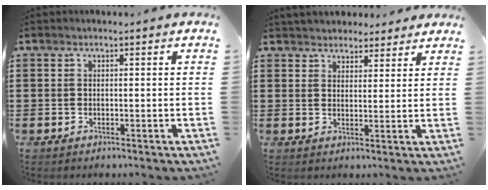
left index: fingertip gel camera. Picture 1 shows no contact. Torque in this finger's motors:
{"motor_torque": [1.11, -1.02, 0.96, 0.20]}